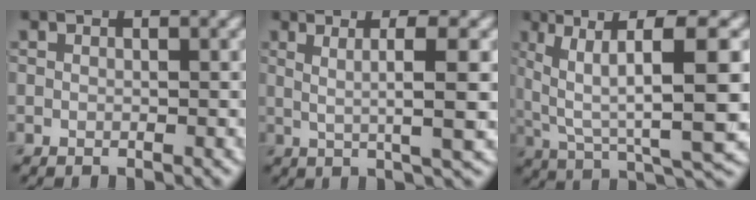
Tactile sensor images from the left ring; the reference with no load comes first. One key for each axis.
{"total": 4.9, "fx": 0.8, "fy": 0.8, "fz": 4.7, "tx": -0.073, "ty": 0.002, "tz": 0.016}
{"total": 10.5, "fx": 2.7, "fy": 2.6, "fz": 9.8, "tx": -0.160, "ty": 0.005, "tz": 0.055}